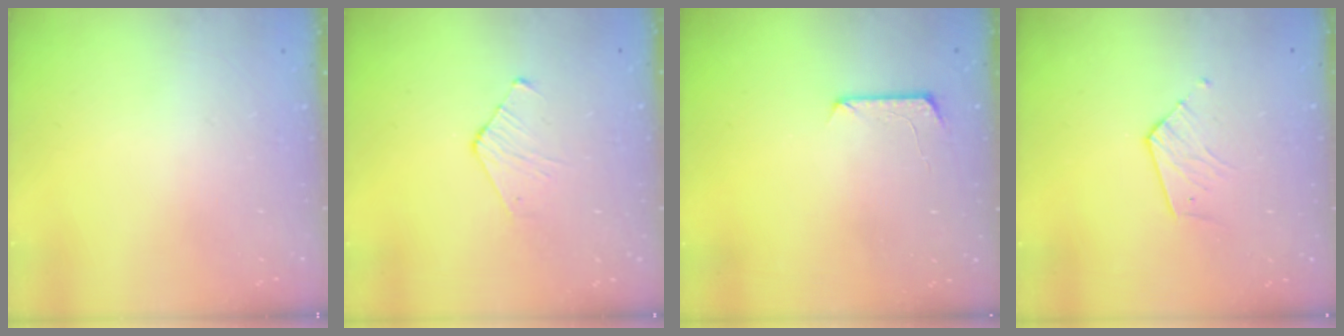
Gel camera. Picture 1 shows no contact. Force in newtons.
{"total": 4.3, "press": 4.3, "slide": 0.4}
{"total": 7.4, "press": 7.3, "slide": 0.7}
{"total": 5.6, "press": 5.6, "slide": 0.6}